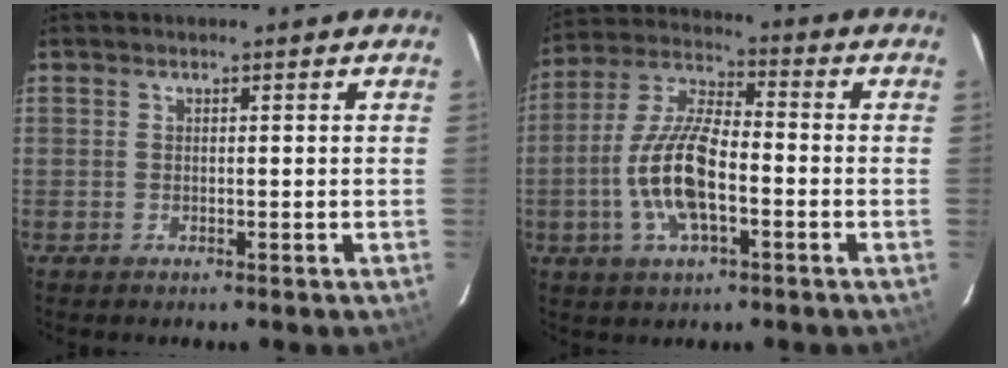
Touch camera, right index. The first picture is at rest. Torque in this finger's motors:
{"motor_torque": [2.02, -0.12, 1.06, 0.18]}